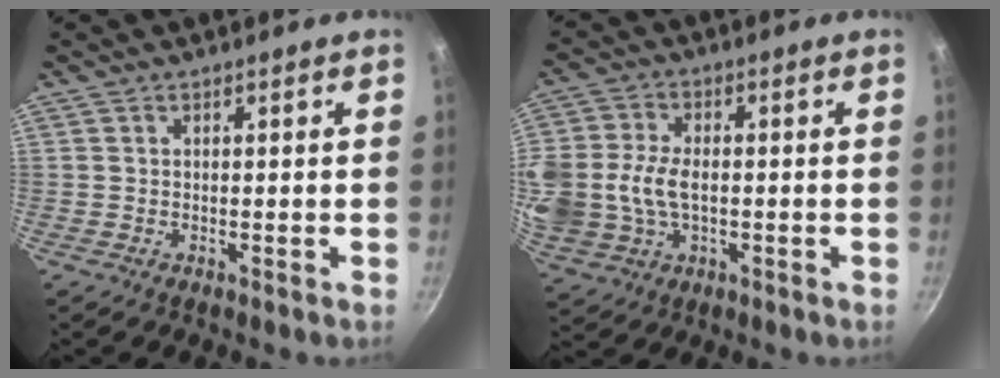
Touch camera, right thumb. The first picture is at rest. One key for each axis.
{"total": 16.6, "fx": -1.0, "fy": 11.9, "fz": 11.4, "tx": -0.268, "ty": 0.020, "tz": -0.015}